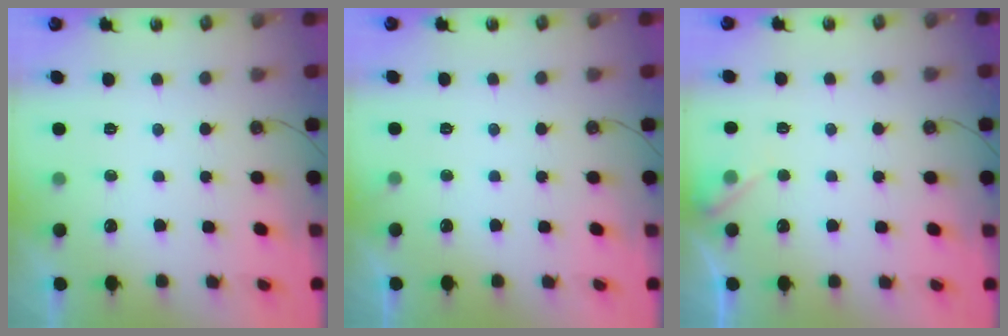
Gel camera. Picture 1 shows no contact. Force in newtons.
{"total": 2.9, "press": 2.9, "slide": 0.2}
{"total": 5.3, "press": 5.2, "slide": 0.7}